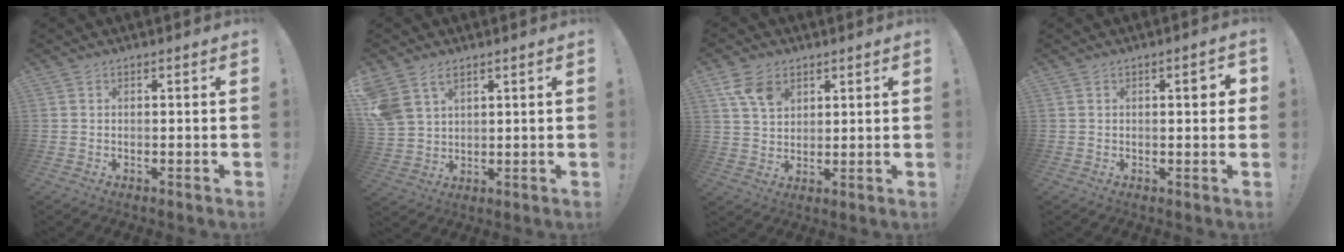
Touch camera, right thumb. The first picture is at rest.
{"total": 6.5, "force": [4.0, 4.3, 2.8], "torque": [-0.060, -0.017, 0.081]}
{"total": 8.6, "force": [4.7, 5.8, 4.3], "torque": [-0.067, -0.013, 0.093]}
{"total": 2.9, "force": [0.5, 0.5, 2.8], "torque": [-0.028, -0.005, 0.001]}